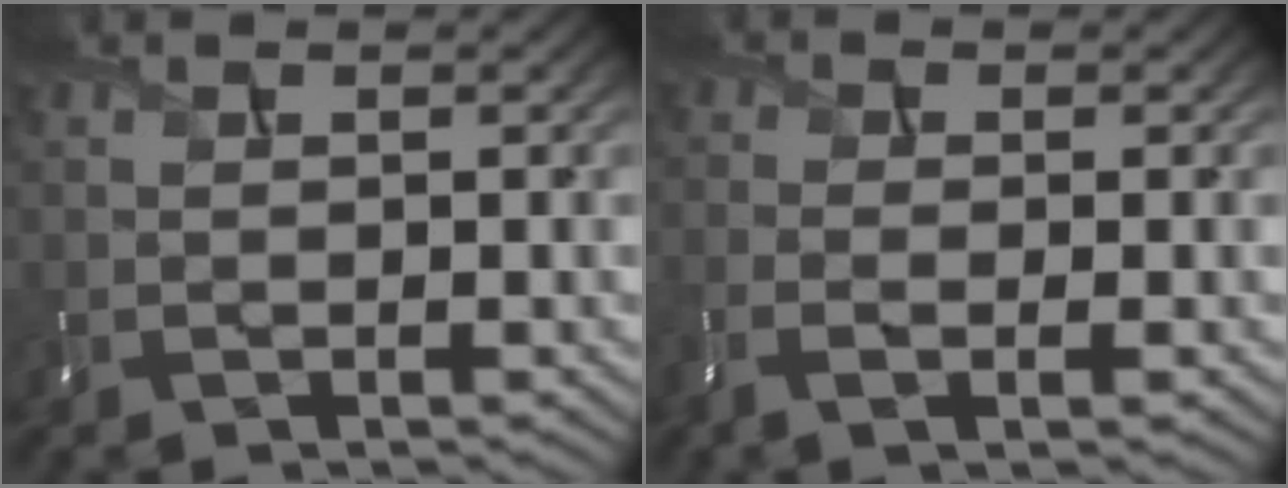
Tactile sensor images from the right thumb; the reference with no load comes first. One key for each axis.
{"total": 3.8, "fx": -1.9, "fy": 1.3, "fz": 3.1, "tx": -0.077, "ty": -0.011, "tz": -0.043}